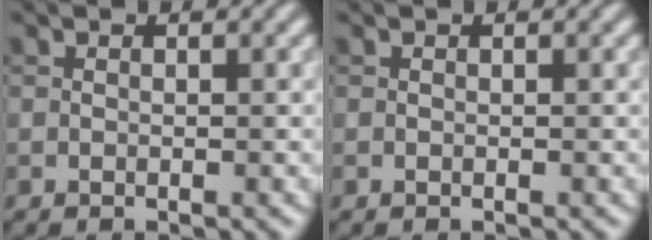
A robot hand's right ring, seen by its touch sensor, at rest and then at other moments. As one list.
[{"total": 0.0}]